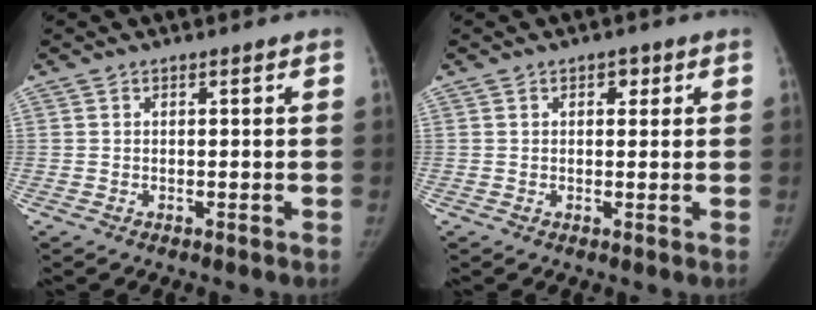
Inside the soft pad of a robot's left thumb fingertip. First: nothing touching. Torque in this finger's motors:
{"motor_torque": [-0.01, 0.02, -0.33, 0.40, -0.01]}